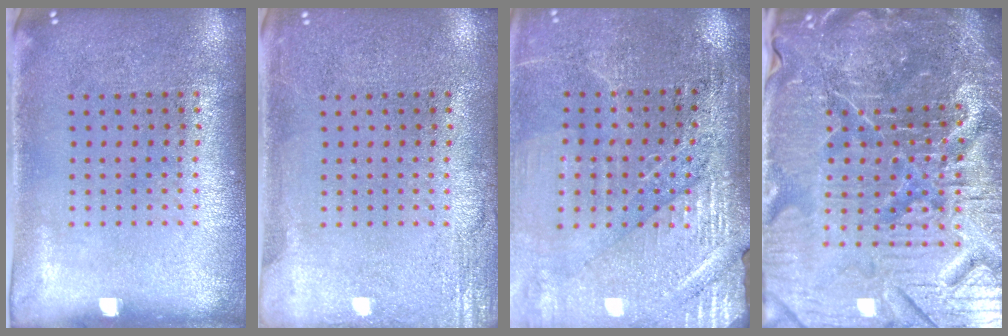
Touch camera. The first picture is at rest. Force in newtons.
{"total": 2.4, "press": 2.4, "slide": 0.3}
{"total": 3.2, "press": 3.2, "slide": 0.2}
{"total": 7.3, "press": 6.5, "slide": 3.4}